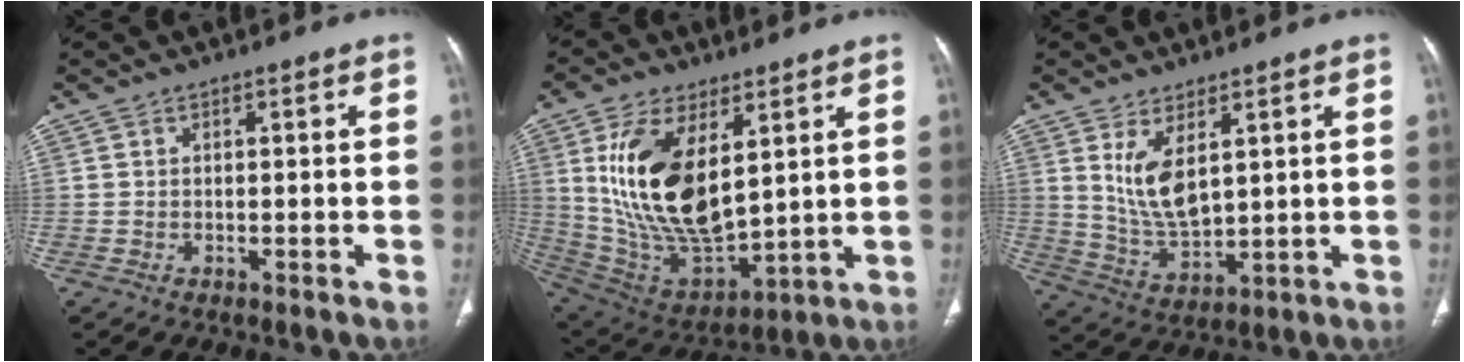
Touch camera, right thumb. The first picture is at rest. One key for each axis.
{"total": 20.2, "fx": 5.9, "fy": 10.3, "fz": 16.4, "tx": -0.295, "ty": -0.030, "tz": 0.129}
{"total": 8.8, "fx": 3.4, "fy": 3.9, "fz": 7.1, "tx": -0.126, "ty": -0.030, "tz": 0.082}